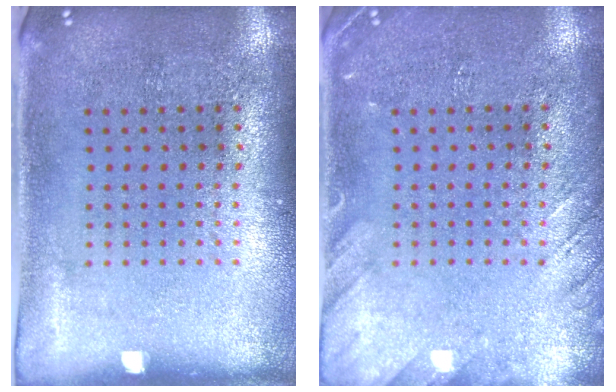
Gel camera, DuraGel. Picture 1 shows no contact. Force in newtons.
{"total": 2.0, "press": 2.0, "slide": 0.2}